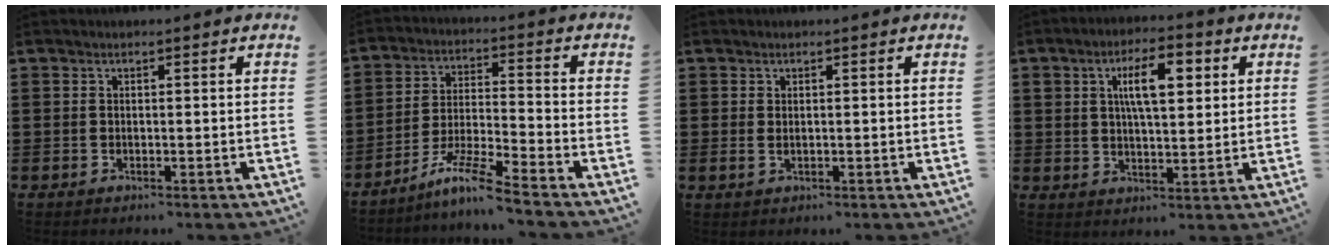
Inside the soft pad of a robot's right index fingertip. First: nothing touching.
{"total": 7.8, "force": [-6.5, -0.3, 4.4], "torque": [-0.099, -0.013, -0.129]}
{"total": 0.9, "force": [0.4, 0.4, 0.7], "torque": [-0.015, 0.003, 0.007]}
{"total": 7.7, "force": [2.7, 3.0, 6.6], "torque": [-0.121, 0.006, 0.041]}